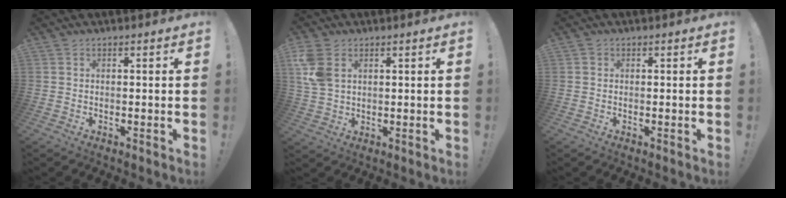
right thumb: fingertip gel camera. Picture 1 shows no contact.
{"total": 8.0, "force": [3.2, 5.3, 5.0], "torque": [-0.110, -0.007, 0.063]}
{"total": 0.6, "force": [0.1, 0.6, -0.1], "torque": [0.002, 0.003, 0.001]}